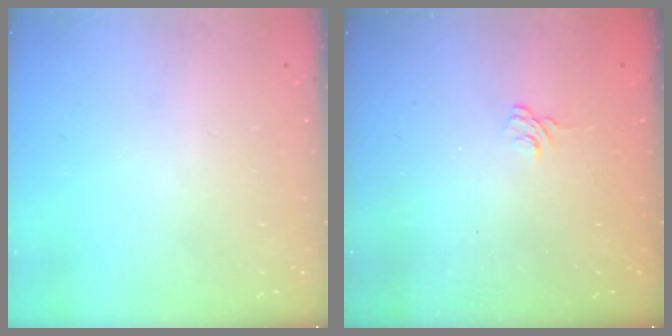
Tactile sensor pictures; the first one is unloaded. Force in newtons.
{"total": 2.5, "press": 2.1, "slide": 1.3}